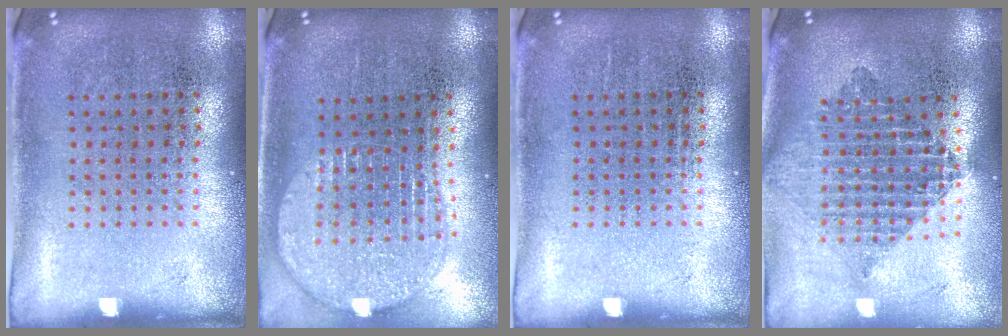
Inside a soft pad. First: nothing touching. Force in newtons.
{"total": 1.9, "press": 1.6, "slide": 1.0}
{"total": 0.0}
{"total": 2.1, "press": 1.7, "slide": 1.2}